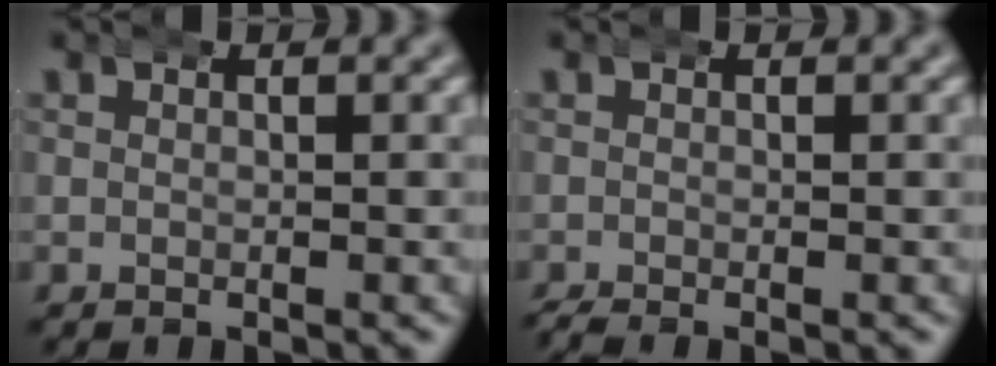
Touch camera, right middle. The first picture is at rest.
{"total": 1.2, "force": [-1.2, 0.2, 0.3], "torque": [-0.007, -0.006, -0.018]}